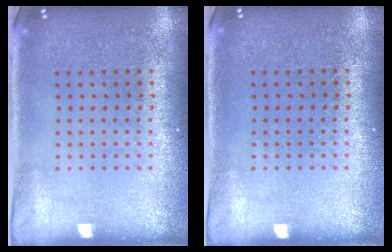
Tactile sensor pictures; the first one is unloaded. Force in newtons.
{"total": 0.0}